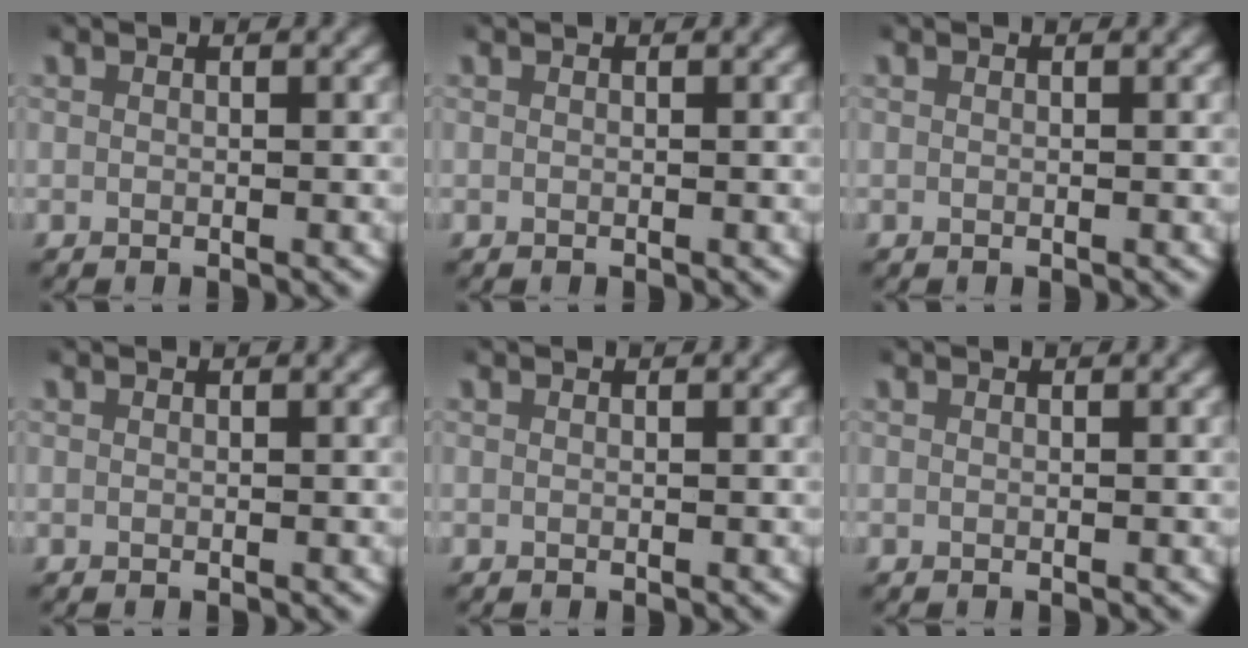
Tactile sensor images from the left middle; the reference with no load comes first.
{"total": 0.0}
{"total": 0.0}
{"total": 0.0}
{"total": 0.0}
{"total": 0.0}